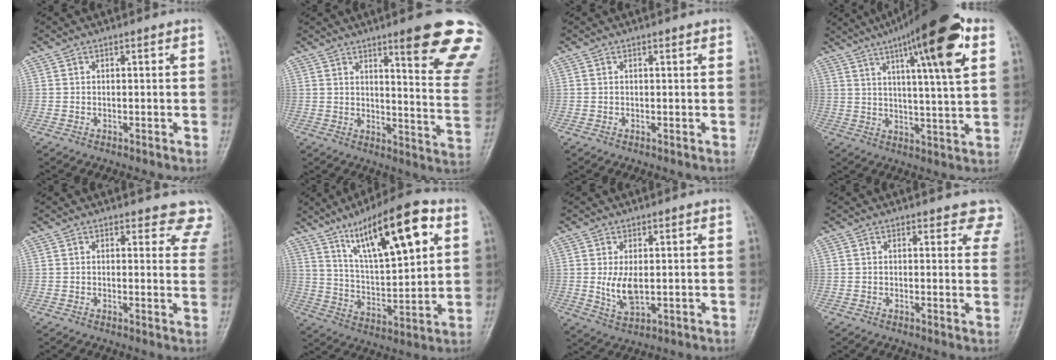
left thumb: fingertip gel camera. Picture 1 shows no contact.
{"total": 17.8, "force": [11.3, 2.0, 13.5], "torque": [-0.141, -0.066, 0.141]}
{"total": 0.6, "force": [0.4, 0.2, 0.4], "torque": [-0.007, -0.001, 0.003]}
{"total": 19.0, "force": [8.9, 3.7, 16.4], "torque": [-0.231, -0.012, 0.127]}
{"total": 7.7, "force": [7.0, 3.0, 1.3], "torque": [0.037, -0.032, 0.047]}
{"total": 19.4, "force": [9.2, 5.8, 16.0], "torque": [-0.233, -0.027, 0.159]}
{"total": 5.5, "force": [0.3, 2.7, 4.8], "torque": [-0.087, -0.014, 0.015]}
{"total": 5.4, "force": [4.4, 2.5, 1.9], "torque": [0.017, -0.018, 0.031]}